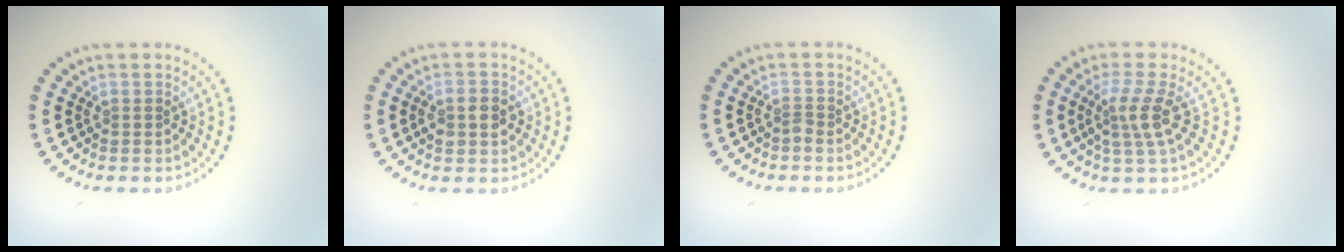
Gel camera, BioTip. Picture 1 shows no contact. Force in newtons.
{"total": 3.0, "press": 3.0, "slide": 0.2}
{"total": 0.8, "press": 0.5, "slide": 0.6}
{"total": 2.8, "press": 2.2, "slide": 1.8}